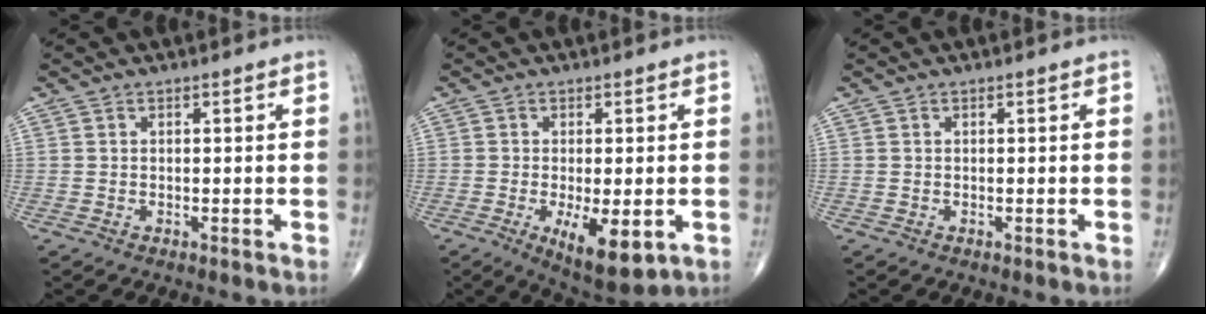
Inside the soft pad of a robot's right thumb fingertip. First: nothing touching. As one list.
[{"total": 9.6, "force": [-2.8, 3.6, 8.4], "torque": [-0.129, -0.019, -0.036]}, {"total": 0.0}]